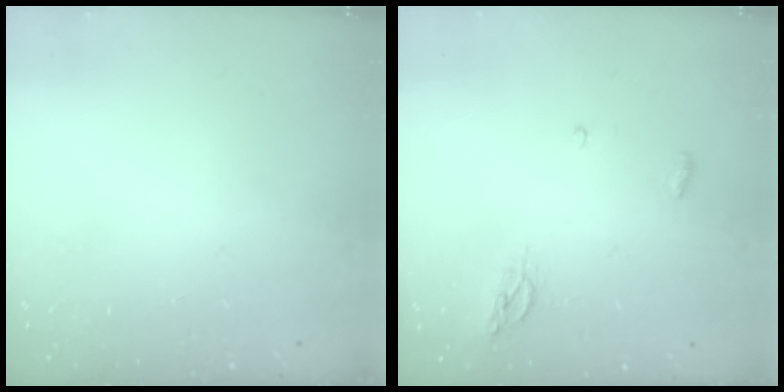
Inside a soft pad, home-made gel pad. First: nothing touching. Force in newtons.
{"total": 4.5, "press": 4.3, "slide": 1.2}